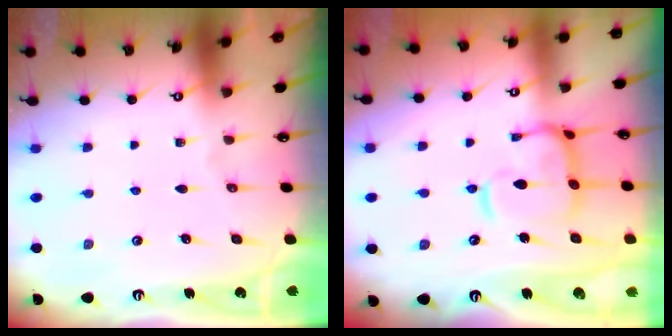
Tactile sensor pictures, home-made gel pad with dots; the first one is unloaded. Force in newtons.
{"total": 9.9, "press": 9.9, "slide": 1.3}